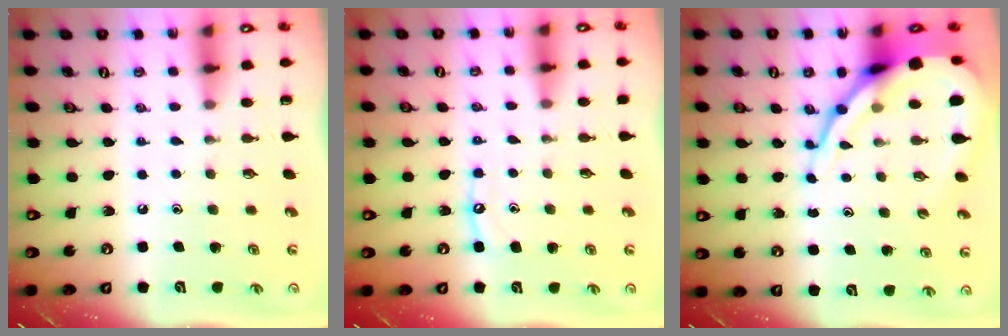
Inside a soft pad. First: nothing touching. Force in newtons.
{"total": 5.7, "press": 5.7, "slide": 0.5}
{"total": 15.2, "press": 15.1, "slide": 1.5}